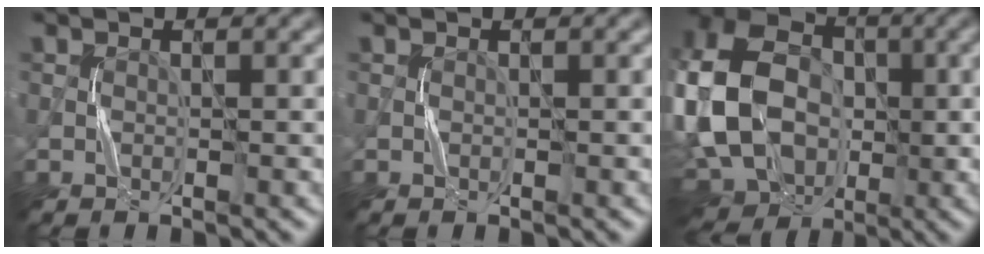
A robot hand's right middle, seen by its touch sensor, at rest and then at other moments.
{"total": 0.0}
{"total": 15.8, "force": [-1.5, 11.7, 10.5], "torque": [-0.226, 0.010, -0.034]}